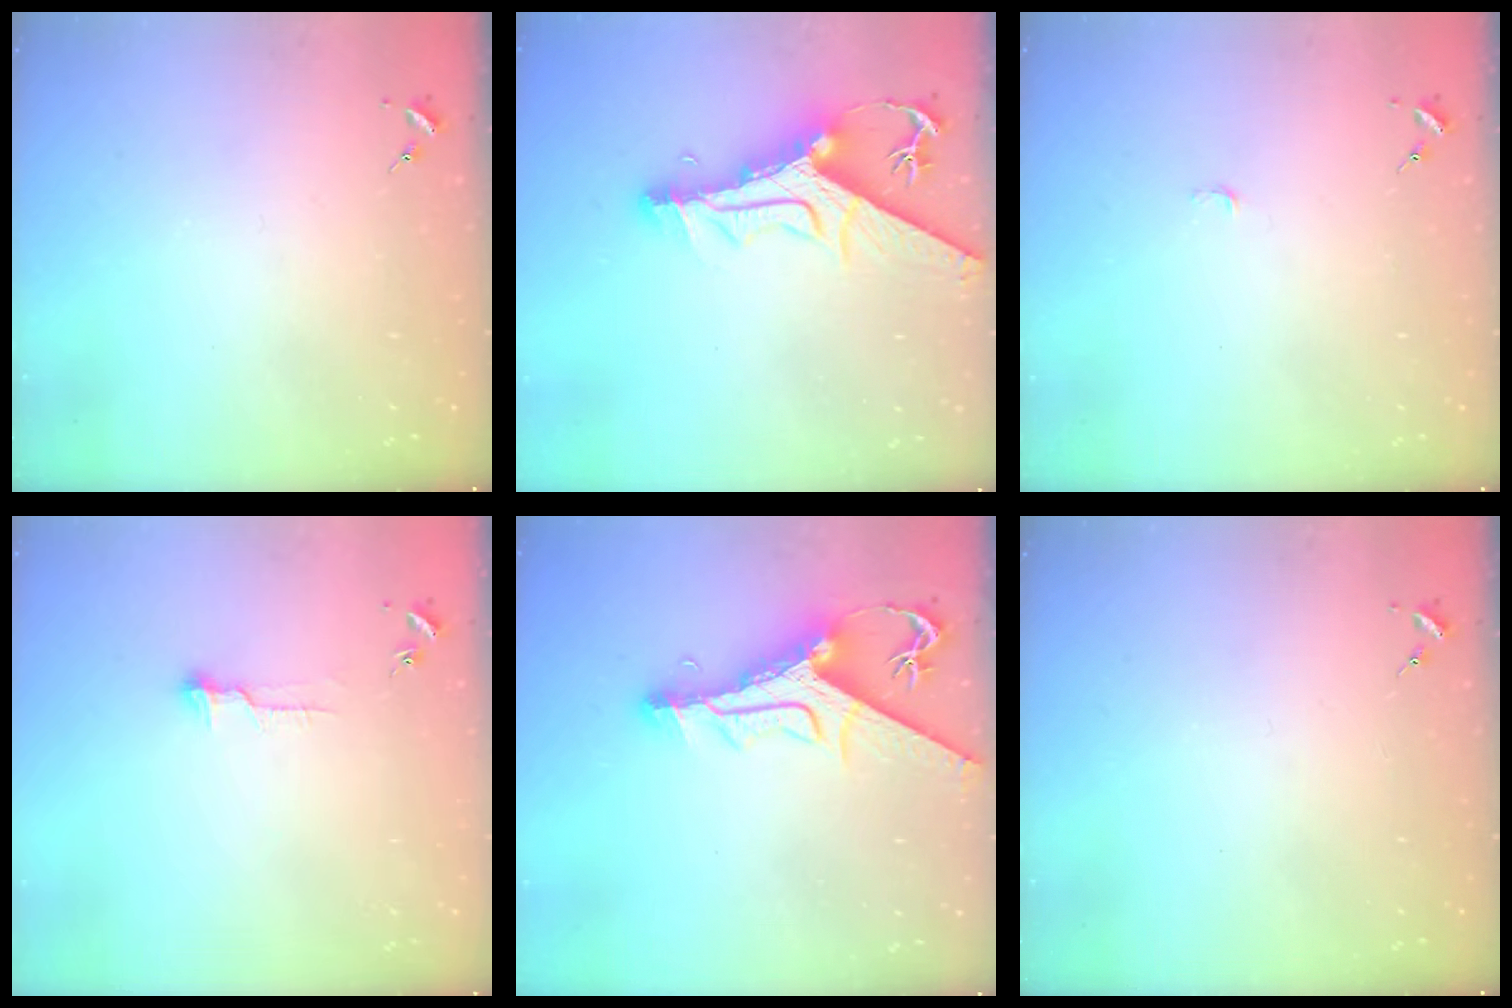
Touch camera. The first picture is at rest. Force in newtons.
{"total": 13.6, "press": 13.5, "slide": 1.4}
{"total": 3.0, "press": 3.0, "slide": 0.3}
{"total": 7.3, "press": 7.3, "slide": 0.7}
{"total": 14.7, "press": 14.6, "slide": 1.3}
{"total": 0.0}